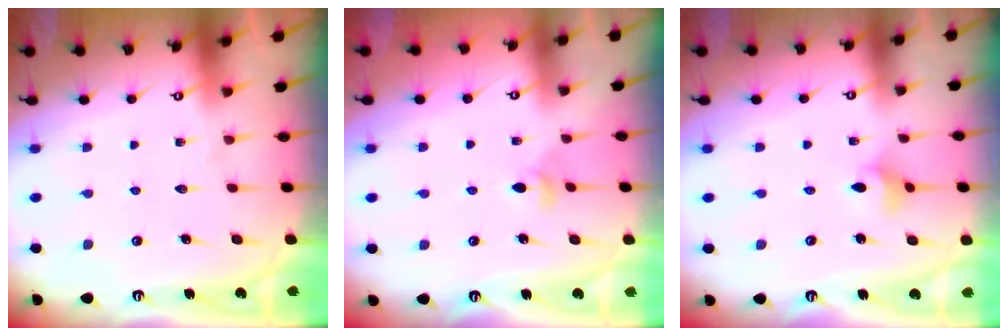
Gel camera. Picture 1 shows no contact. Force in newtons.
{"total": 3.2, "press": 3.1, "slide": 0.8}
{"total": 4.0, "press": 4.0, "slide": 0.6}